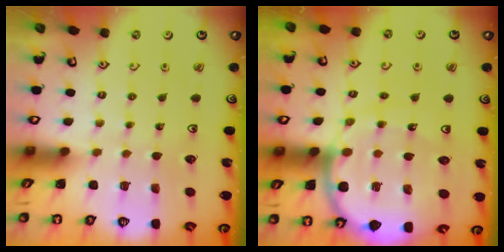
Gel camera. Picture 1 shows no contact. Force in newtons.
{"total": 13.1, "press": 13.0, "slide": 1.7}